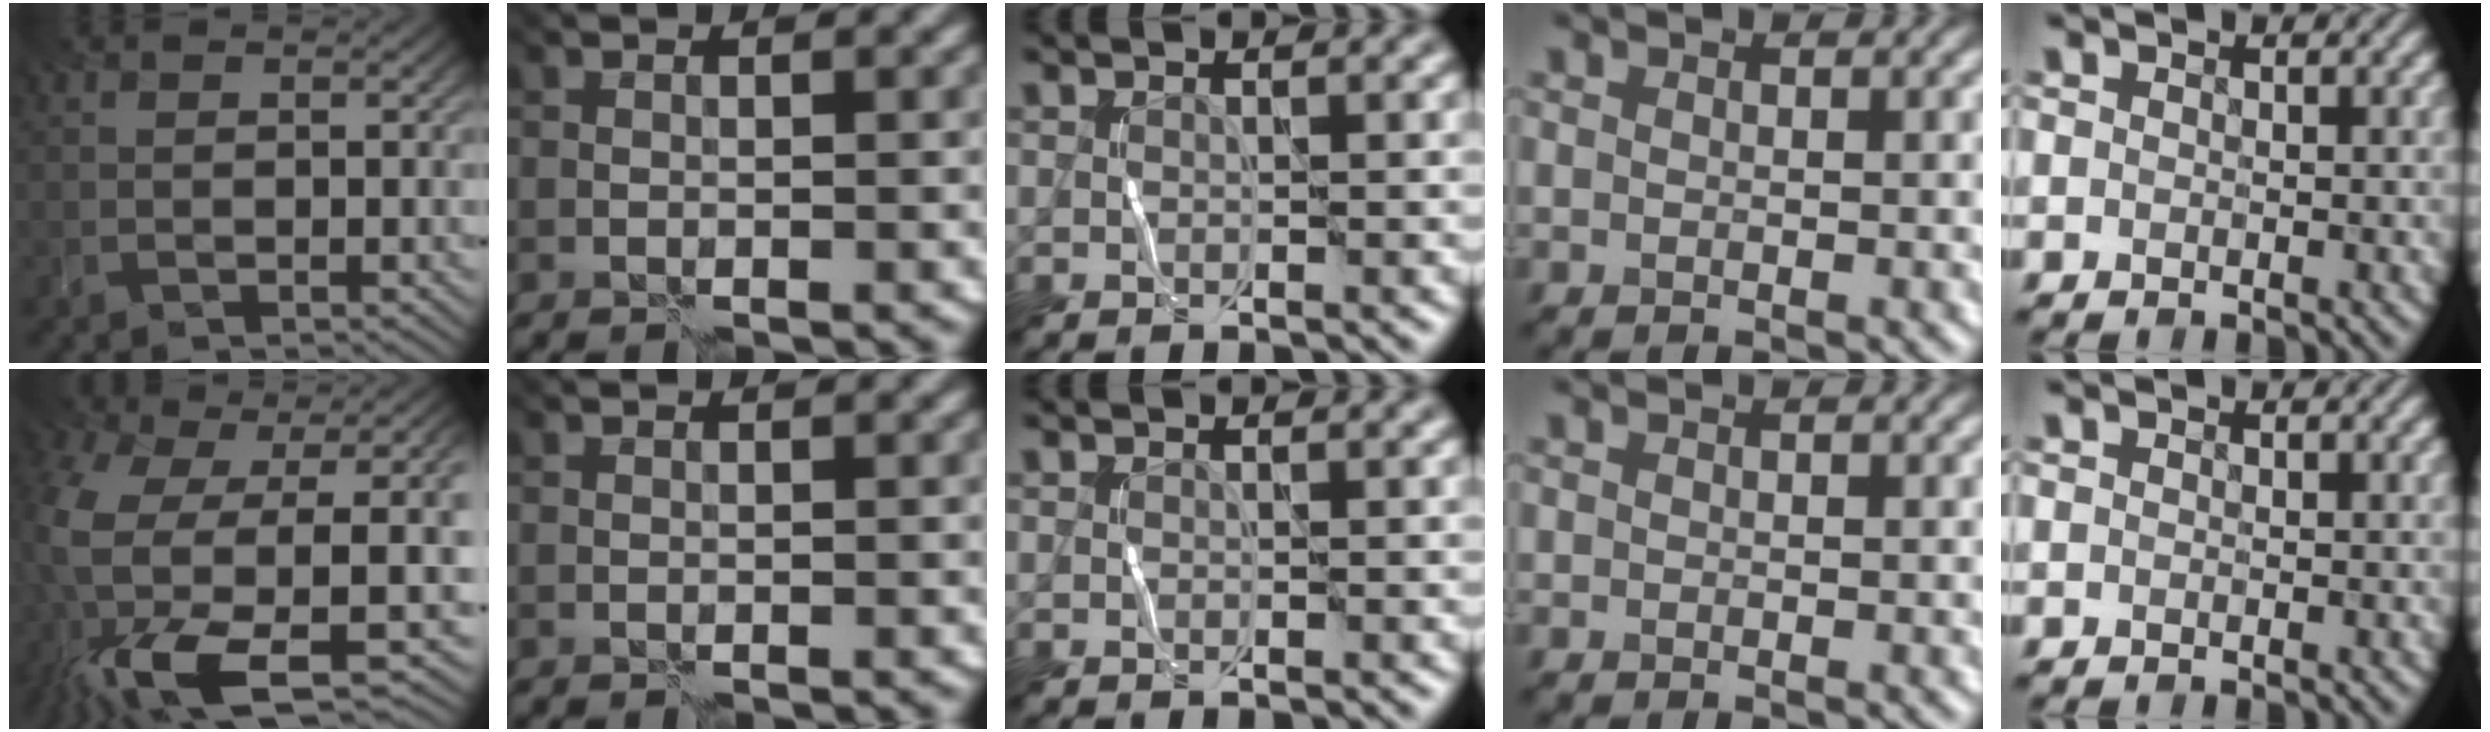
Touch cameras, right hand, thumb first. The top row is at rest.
{"thumb": {"total": 16.6, "force": [-3.9, 6.1, 14.9], "torque": [-0.314, -0.010, -0.048]}}